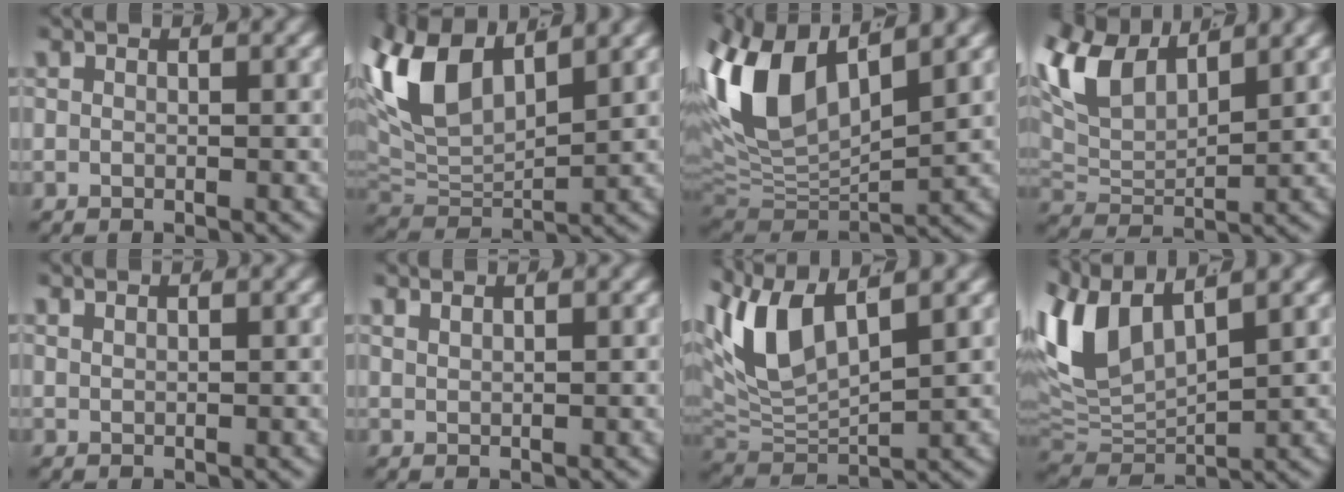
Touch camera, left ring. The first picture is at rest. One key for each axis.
{"total": 10.9, "fx": 3.8, "fy": 6.8, "fz": 7.5, "tx": -0.184, "ty": -0.014, "tz": 0.076}
{"total": 11.2, "fx": 3.2, "fy": 6.5, "fz": 8.5, "tx": -0.187, "ty": -0.009, "tz": 0.063}
{"total": 8.9, "fx": 3.3, "fy": 5.6, "fz": 6.1, "tx": -0.149, "ty": -0.015, "tz": 0.068}
{"total": 1.2, "fx": 1.0, "fy": -0.7, "fz": 0.1, "tx": 0.002, "ty": -0.001, "tz": 0.022}
{"total": 1.6, "fx": 1.6, "fy": -0.4, "fz": 0.3, "tx": -0.003, "ty": 0.002, "tz": 0.032}
{"total": 7.6, "fx": 2.9, "fy": 4.4, "fz": 5.5, "tx": -0.137, "ty": 0.000, "tz": 0.055}
{"total": 9.5, "fx": 3.0, "fy": 6.2, "fz": 6.6, "tx": -0.163, "ty": -0.009, "tz": 0.062}